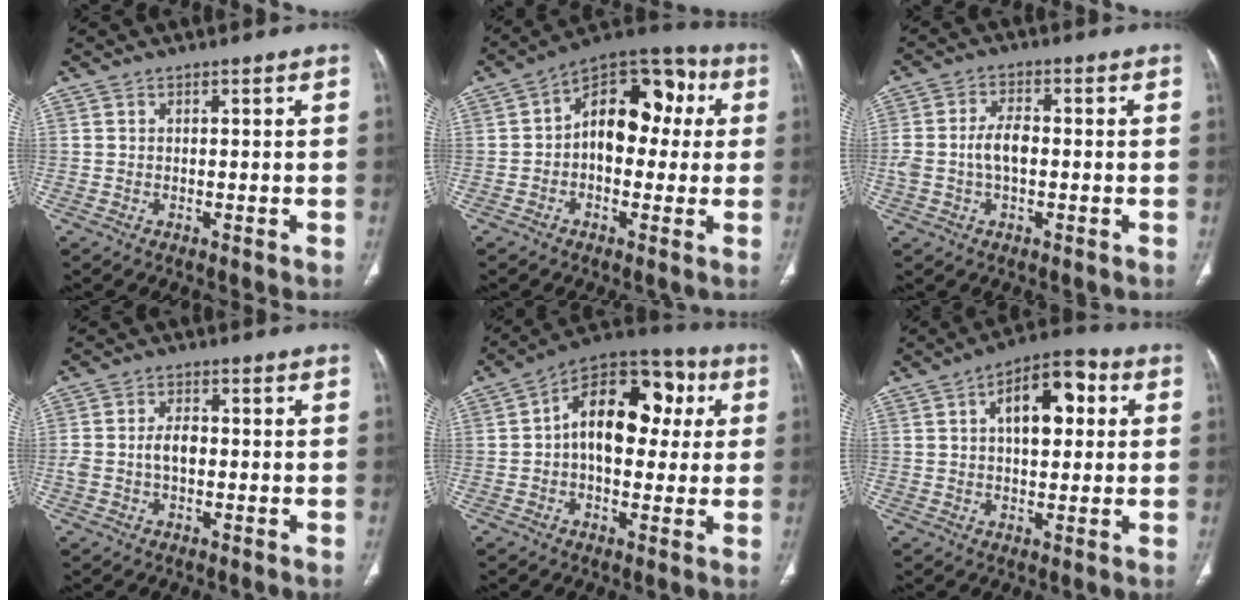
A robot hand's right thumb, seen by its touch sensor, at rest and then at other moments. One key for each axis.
{"total": 15.2, "fx": 1.6, "fy": 9.7, "fz": 11.6, "tx": -0.117, "ty": 0.042, "tz": 0.008}
{"total": 5.7, "fx": -0.6, "fy": 3.1, "fz": 4.7, "tx": -0.101, "ty": 0.018, "tz": -0.012}
{"total": 4.2, "fx": -0.5, "fy": 2.6, "fz": 3.3, "tx": -0.068, "ty": 0.014, "tz": -0.011}
{"total": 17.4, "fx": 2.4, "fy": 10.9, "fz": 13.3, "tx": -0.156, "ty": 0.035, "tz": 0.025}
{"total": 12.0, "fx": 3.0, "fy": 6.4, "fz": 9.8, "tx": -0.124, "ty": 0.019, "tz": 0.036}